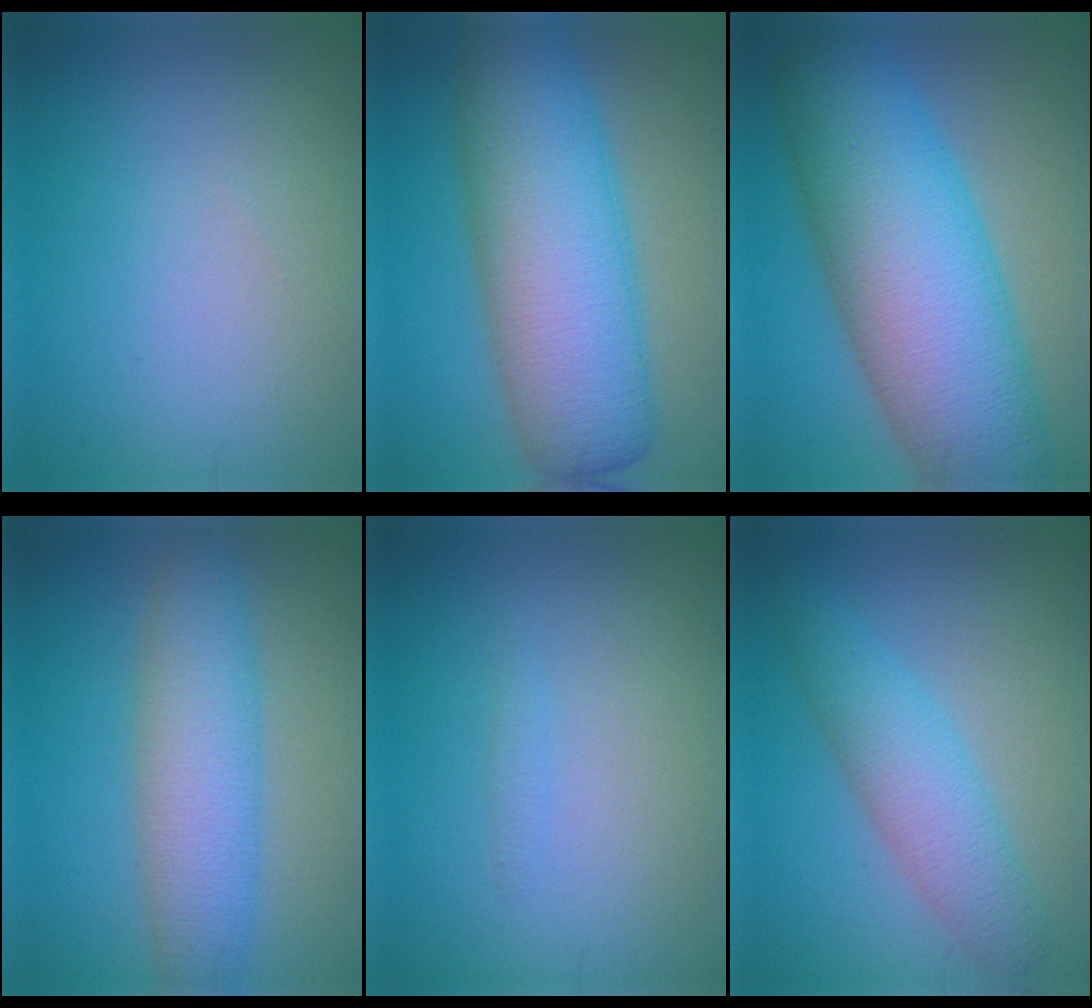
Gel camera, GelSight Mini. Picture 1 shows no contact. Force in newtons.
{"total": 11.6, "press": 11.6, "slide": 0.2}
{"total": 13.8, "press": 13.8, "slide": 0.2}
{"total": 6.0, "press": 6.0, "slide": 0.3}
{"total": 0.6, "press": 0.6, "slide": 0.1}
{"total": 4.3, "press": 4.3, "slide": 0.1}